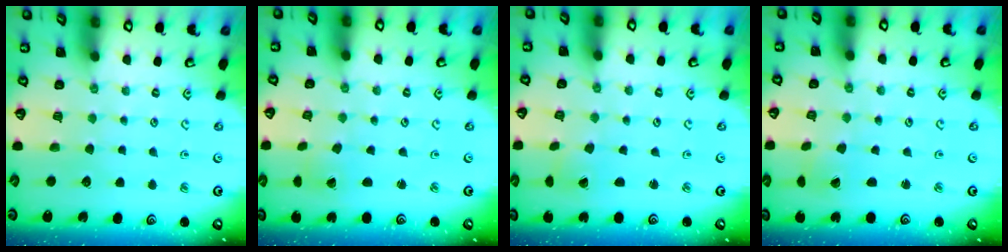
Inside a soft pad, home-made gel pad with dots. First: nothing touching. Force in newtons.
{"total": 0.7, "press": 0.7, "slide": 0.0}
{"total": 1.0, "press": 1.0, "slide": 0.0}
{"total": 1.8, "press": 1.8, "slide": 0.1}